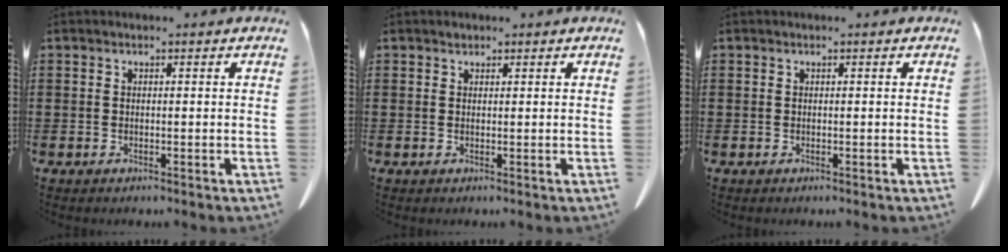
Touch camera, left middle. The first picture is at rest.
{"total": 0.6, "force": [0.4, 0.4, 0.1], "torque": [-0.004, 0.000, 0.009]}
{"total": 0.0}